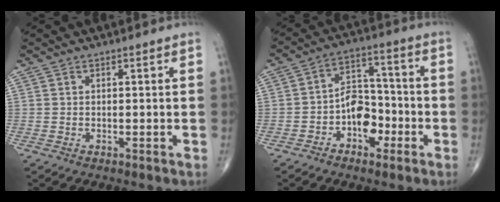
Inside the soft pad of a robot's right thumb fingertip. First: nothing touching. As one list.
[{"total": 8.8, "force": [-3.2, 6.0, 5.7], "torque": [-0.055, 0.043, -0.060]}]